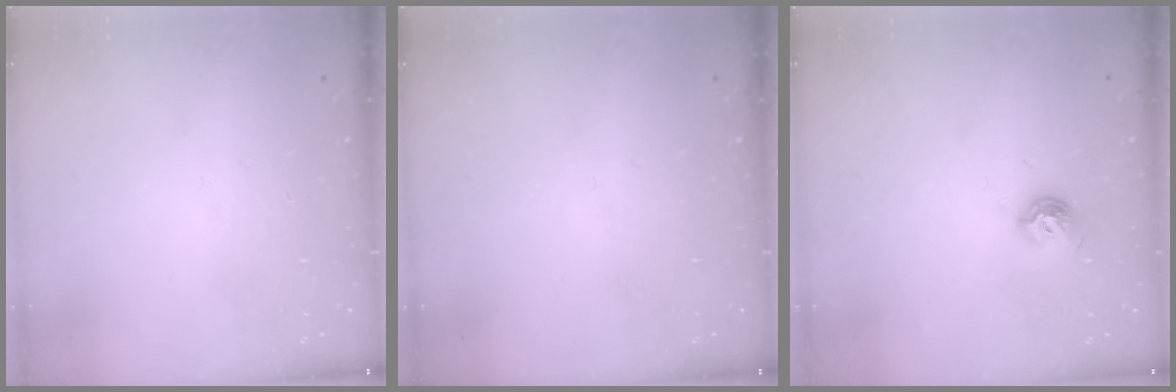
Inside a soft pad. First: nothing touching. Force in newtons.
{"total": 0.0}
{"total": 7.0, "press": 6.9, "slide": 0.7}